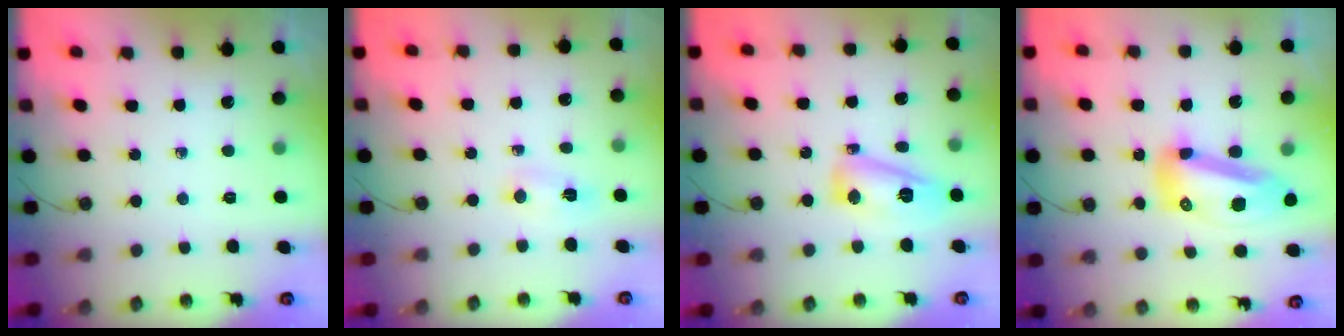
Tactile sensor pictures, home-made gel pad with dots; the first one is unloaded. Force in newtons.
{"total": 16.7, "press": 5.5, "slide": 15.8}
{"total": 12.2, "press": 12.1, "slide": 1.1}
{"total": 15.0, "press": 14.9, "slide": 1.8}